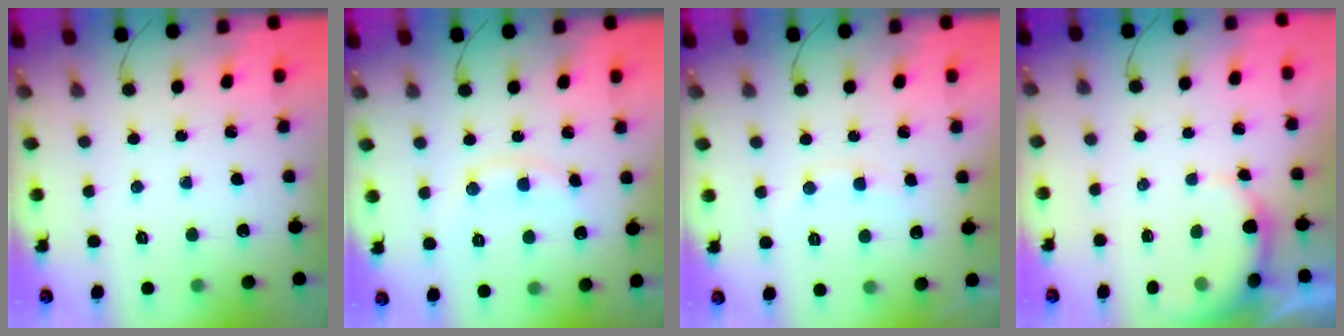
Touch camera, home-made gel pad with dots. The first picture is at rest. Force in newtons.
{"total": 8.4, "press": 8.3, "slide": 0.7}
{"total": 6.7, "press": 6.6, "slide": 1.2}
{"total": 5.0, "press": 5.0, "slide": 0.6}